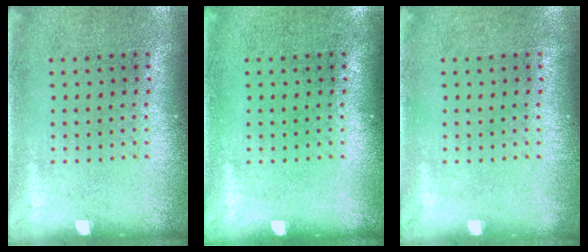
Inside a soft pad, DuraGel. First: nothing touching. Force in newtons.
{"total": 0.0}
{"total": 0.0}